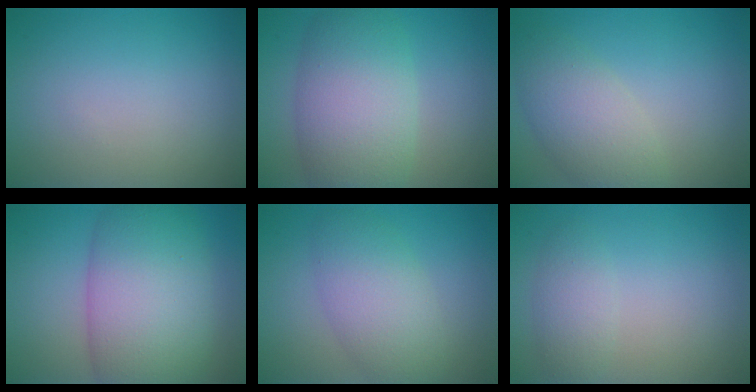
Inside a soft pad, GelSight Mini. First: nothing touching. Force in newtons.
{"total": 8.1, "press": 8.1, "slide": 0.3}
{"total": 4.6, "press": 4.6, "slide": 0.3}
{"total": 11.1, "press": 11.1, "slide": 0.4}
{"total": 5.0, "press": 5.0, "slide": 0.4}
{"total": 2.1, "press": 2.1, "slide": 0.2}